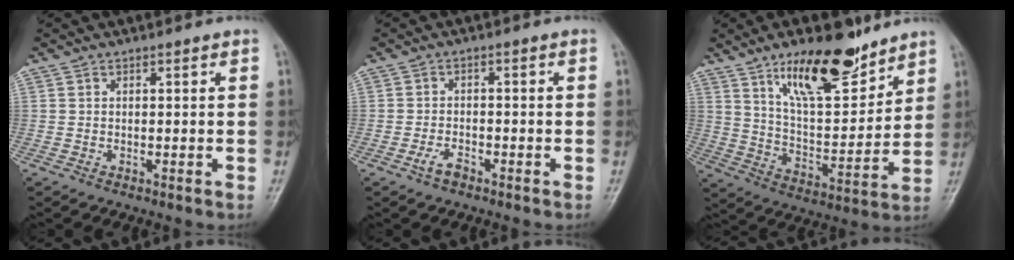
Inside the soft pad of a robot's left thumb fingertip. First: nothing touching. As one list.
[{"total": 2.8, "force": [-1.9, 1.2, 1.7], "torque": [-0.037, 0.014, -0.035]}, {"total": 17.2, "force": [11.6, 6.3, 11.1], "torque": [-0.145, -0.072, 0.204]}]